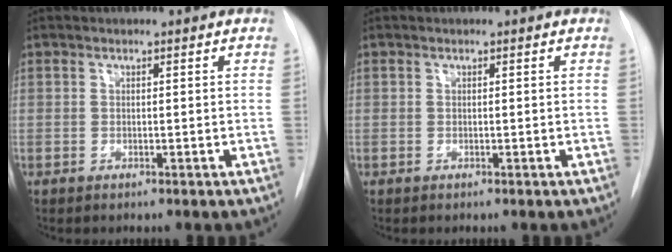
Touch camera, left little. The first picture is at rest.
{"total": 0.0}